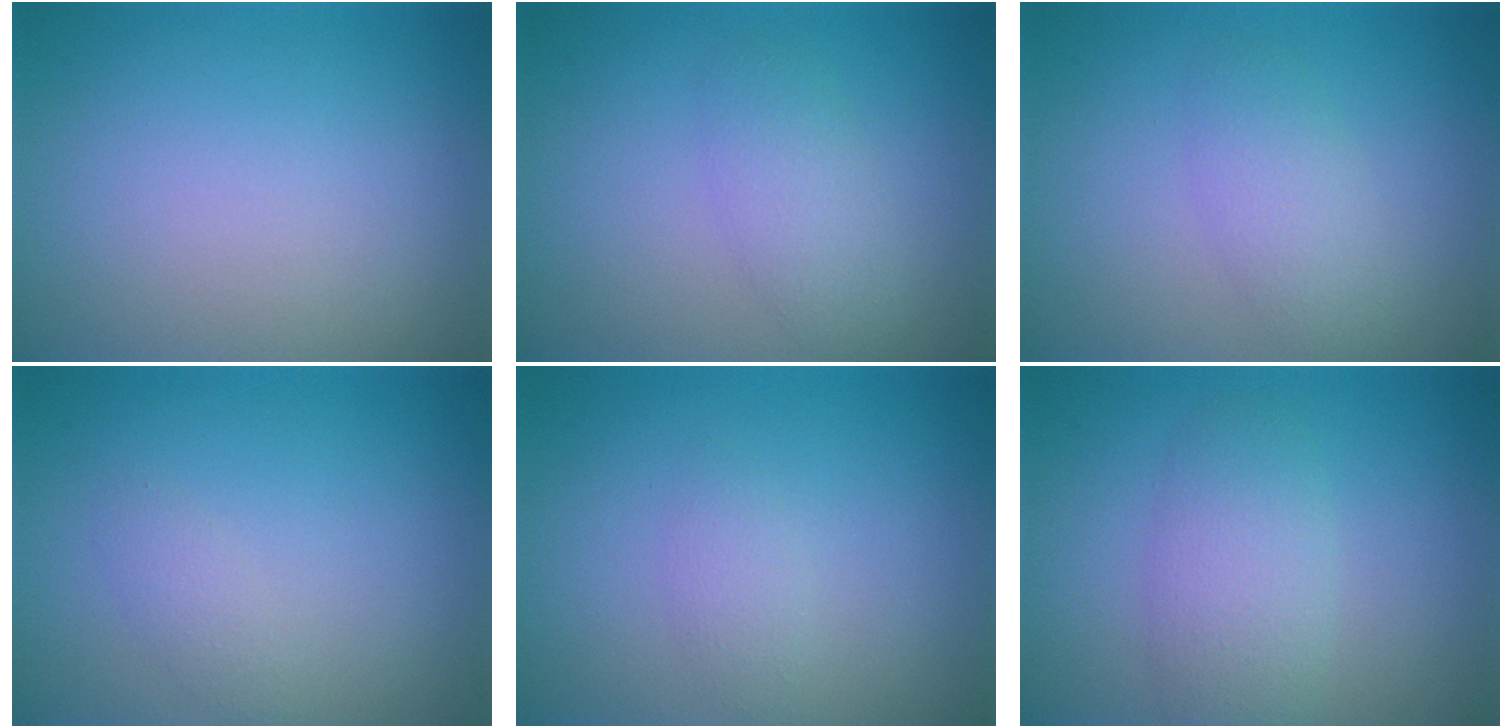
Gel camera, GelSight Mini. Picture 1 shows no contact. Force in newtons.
{"total": 2.3, "press": 2.3, "slide": 0.1}
{"total": 2.5, "press": 2.5, "slide": 0.0}
{"total": 1.0, "press": 1.0, "slide": 0.0}
{"total": 1.1, "press": 1.1, "slide": 0.1}
{"total": 3.5, "press": 3.5, "slide": 0.3}